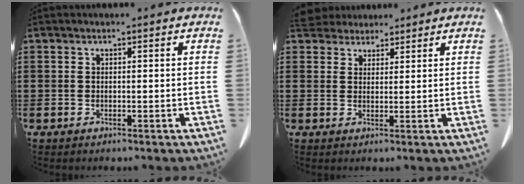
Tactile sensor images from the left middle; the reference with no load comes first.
{"total": 3.4, "force": [3.2, 1.1, 0.1], "torque": [-0.014, -0.003, 0.063]}